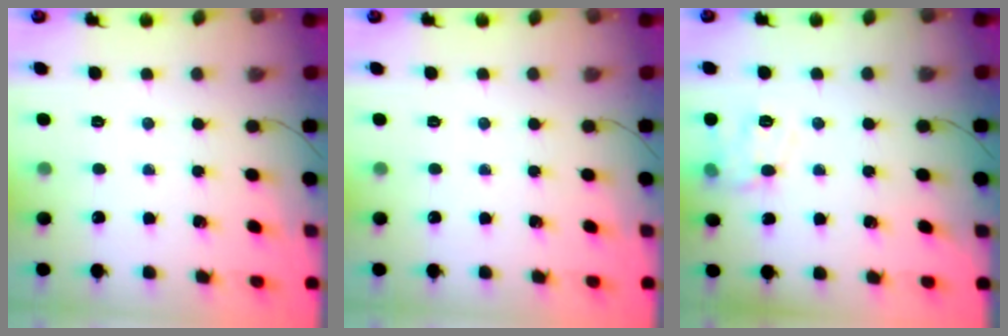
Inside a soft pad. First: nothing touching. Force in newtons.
{"total": 0.0}
{"total": 10.0, "press": 9.9, "slide": 0.8}